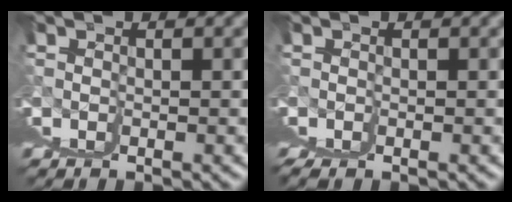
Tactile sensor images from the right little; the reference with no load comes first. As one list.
[{"total": 1.3, "force": [-0.5, 0.8, 0.9], "torque": [-0.017, -0.001, -0.005]}]